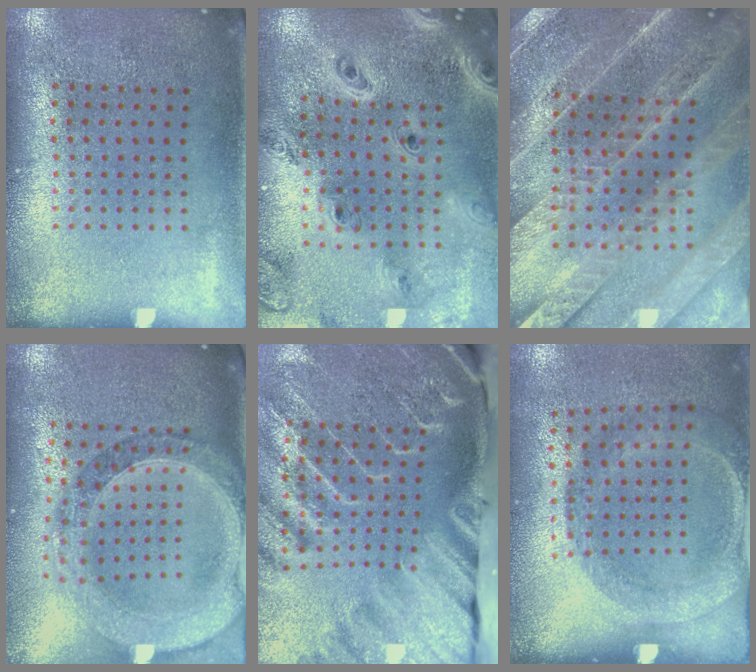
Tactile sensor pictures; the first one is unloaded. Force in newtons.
{"total": 2.9, "press": 2.4, "slide": 1.6}
{"total": 3.5, "press": 3.3, "slide": 1.0}
{"total": 1.6, "press": 1.5, "slide": 0.6}
{"total": 4.8, "press": 3.5, "slide": 3.2}
{"total": 1.9, "press": 1.2, "slide": 1.5}